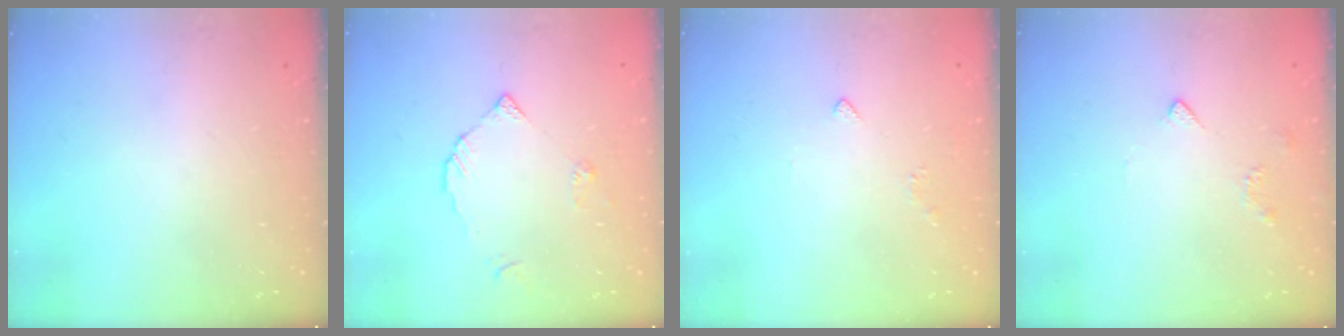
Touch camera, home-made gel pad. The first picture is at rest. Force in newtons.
{"total": 3.9, "press": 3.9, "slide": 0.3}
{"total": 2.0, "press": 1.9, "slide": 0.5}
{"total": 2.9, "press": 2.8, "slide": 0.7}